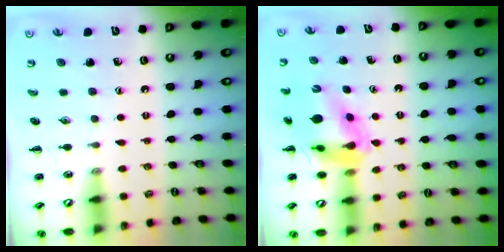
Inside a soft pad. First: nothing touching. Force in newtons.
{"total": 11.2, "press": 10.7, "slide": 3.4}